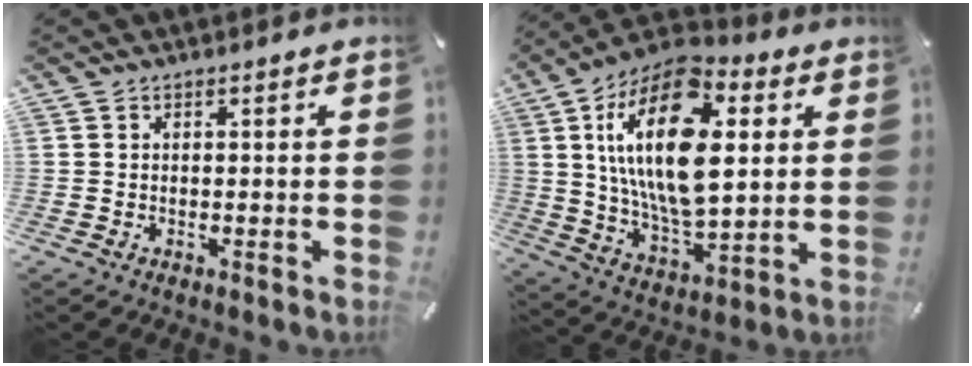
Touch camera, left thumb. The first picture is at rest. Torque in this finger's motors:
{"motor_torque": [2.50, 2.51, 1.71, -1.06, 0.47]}